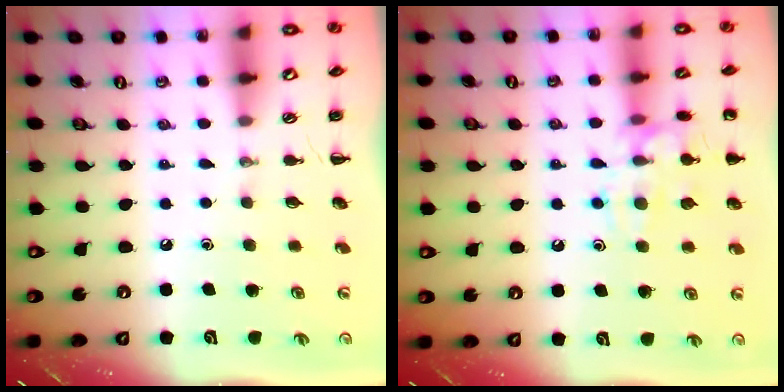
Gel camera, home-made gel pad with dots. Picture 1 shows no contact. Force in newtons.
{"total": 13.4, "press": 13.4, "slide": 0.9}